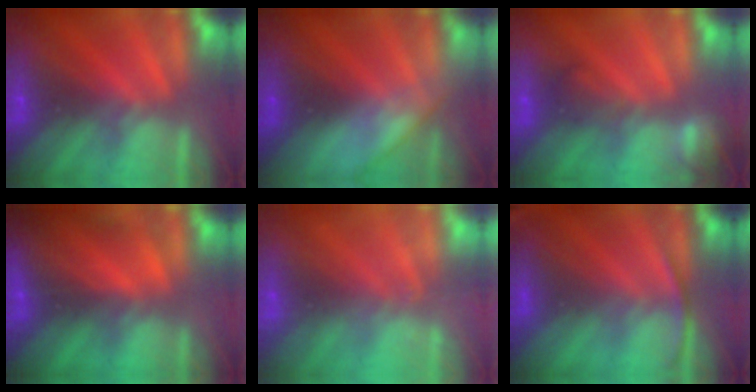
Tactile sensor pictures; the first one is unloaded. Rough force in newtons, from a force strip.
{"total": 2.9}
{"total": 2.7}
{"total": 8.0}
{"total": 2.4}
{"total": 2.5}